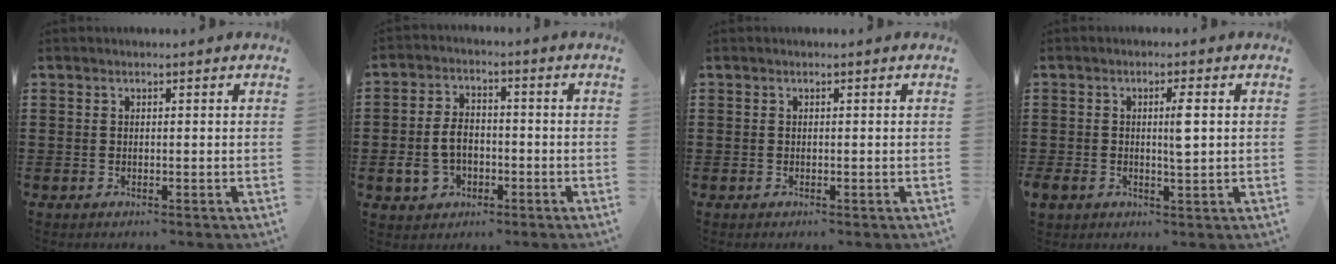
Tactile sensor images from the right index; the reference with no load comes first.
{"total": 5.8, "force": [-1.4, 4.2, 3.8], "torque": [-0.091, 0.006, -0.031]}
{"total": 0.0}
{"total": 3.4, "force": [0.3, 1.0, 3.2], "torque": [-0.068, 0.002, 0.000]}